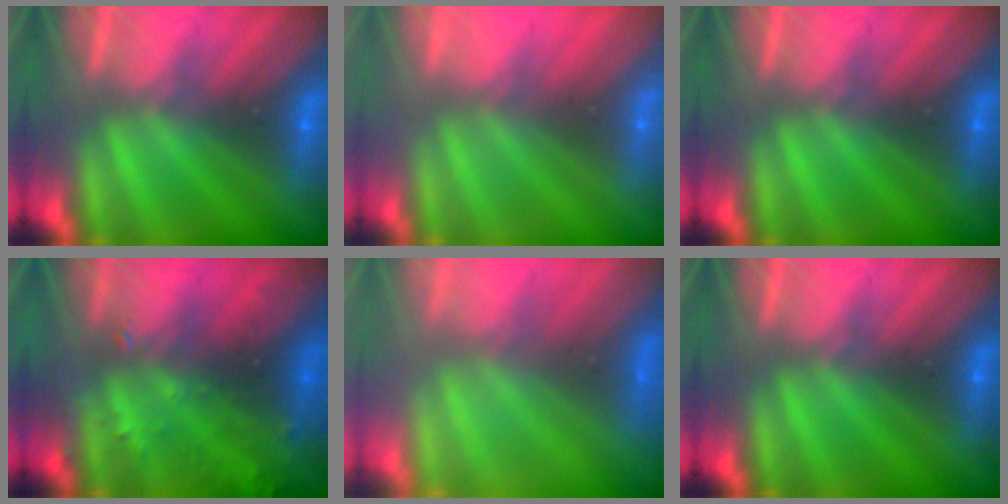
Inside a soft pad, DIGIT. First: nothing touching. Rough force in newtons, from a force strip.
{"total": 2.9}
{"total": 0.0}
{"total": 6.5}
{"total": 8.4}
{"total": 0.0}